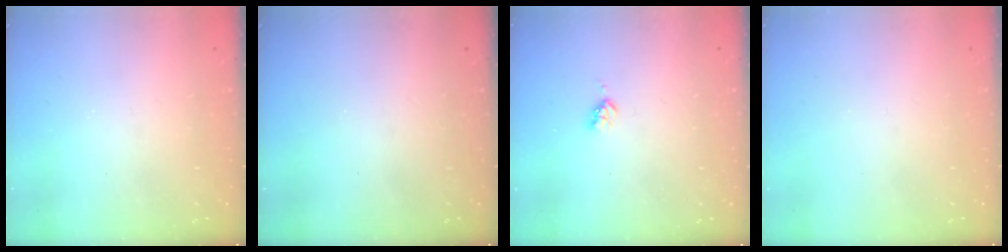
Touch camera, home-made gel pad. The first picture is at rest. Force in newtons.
{"total": 0.0}
{"total": 2.9, "press": 2.9, "slide": 0.5}
{"total": 0.0}